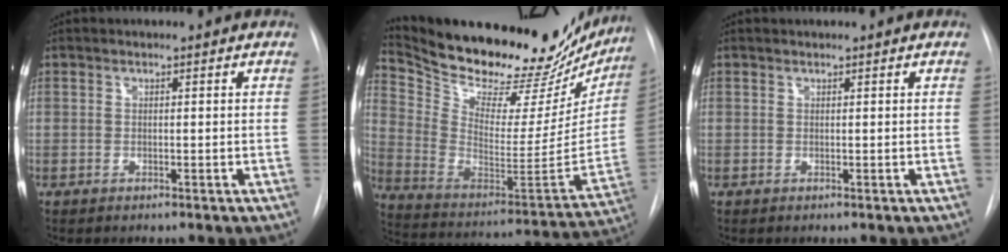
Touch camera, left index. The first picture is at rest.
{"total": 31.6, "force": [27.7, 9.5, 12.0], "torque": [-0.211, -0.067, 0.383]}
{"total": 0.6, "force": [0.6, 0.0, 0.1], "torque": [-0.002, 0.011, 0.011]}